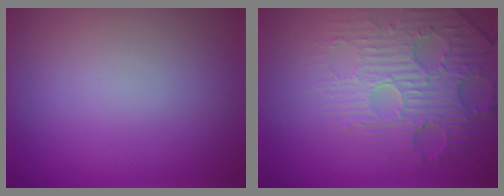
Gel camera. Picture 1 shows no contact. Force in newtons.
{"total": 4.4, "press": 4.0, "slide": 1.7}